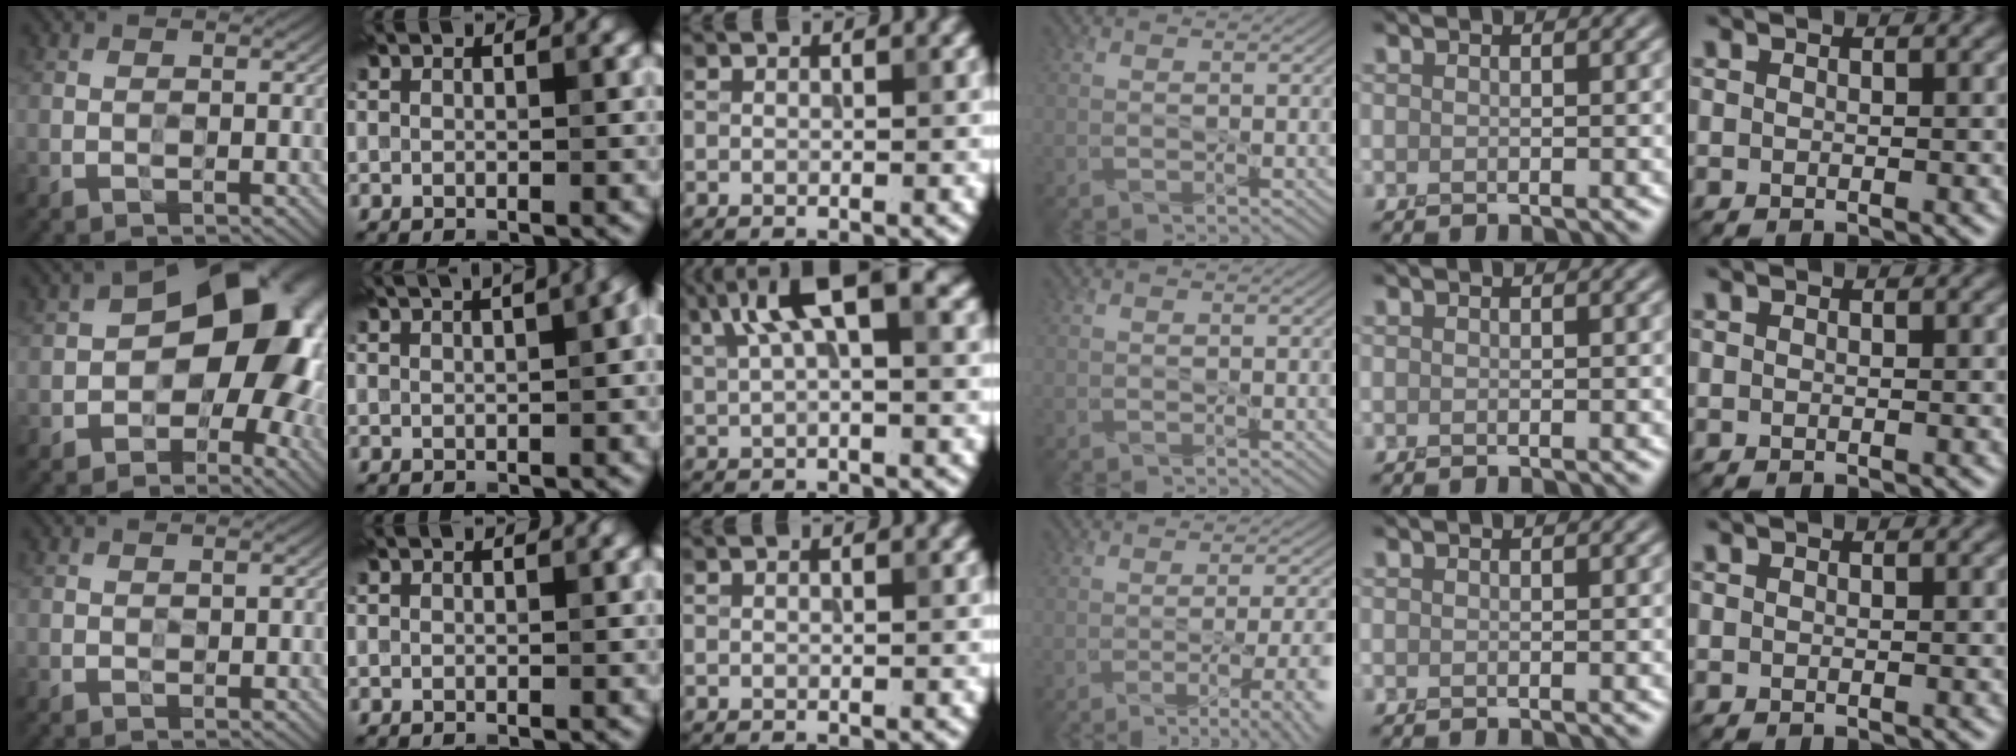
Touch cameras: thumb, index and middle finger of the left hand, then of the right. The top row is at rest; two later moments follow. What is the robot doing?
{"motion": "peel", "object": "velcro strap"}